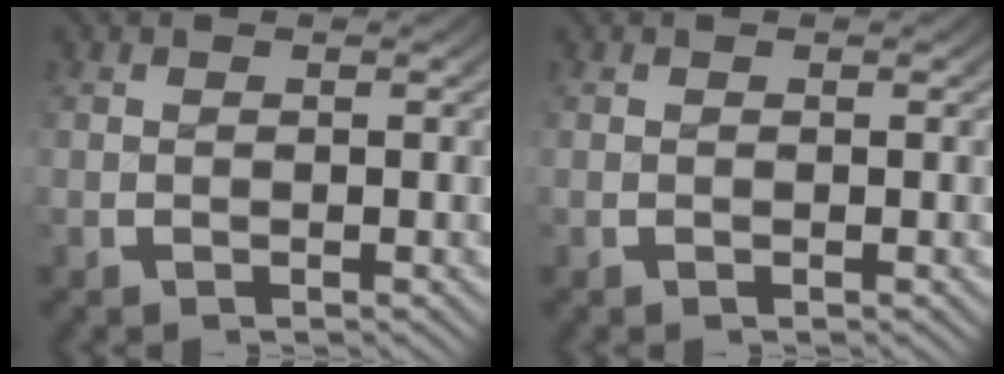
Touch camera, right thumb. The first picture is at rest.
{"total": 0.0}